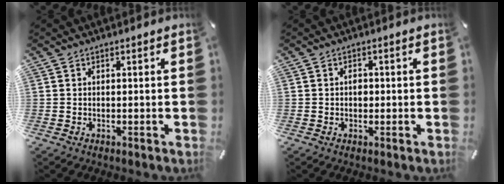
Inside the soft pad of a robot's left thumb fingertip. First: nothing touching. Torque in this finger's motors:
{"motor_torque": [0.52, 0.30, 0.31, 0.18, 0.01]}